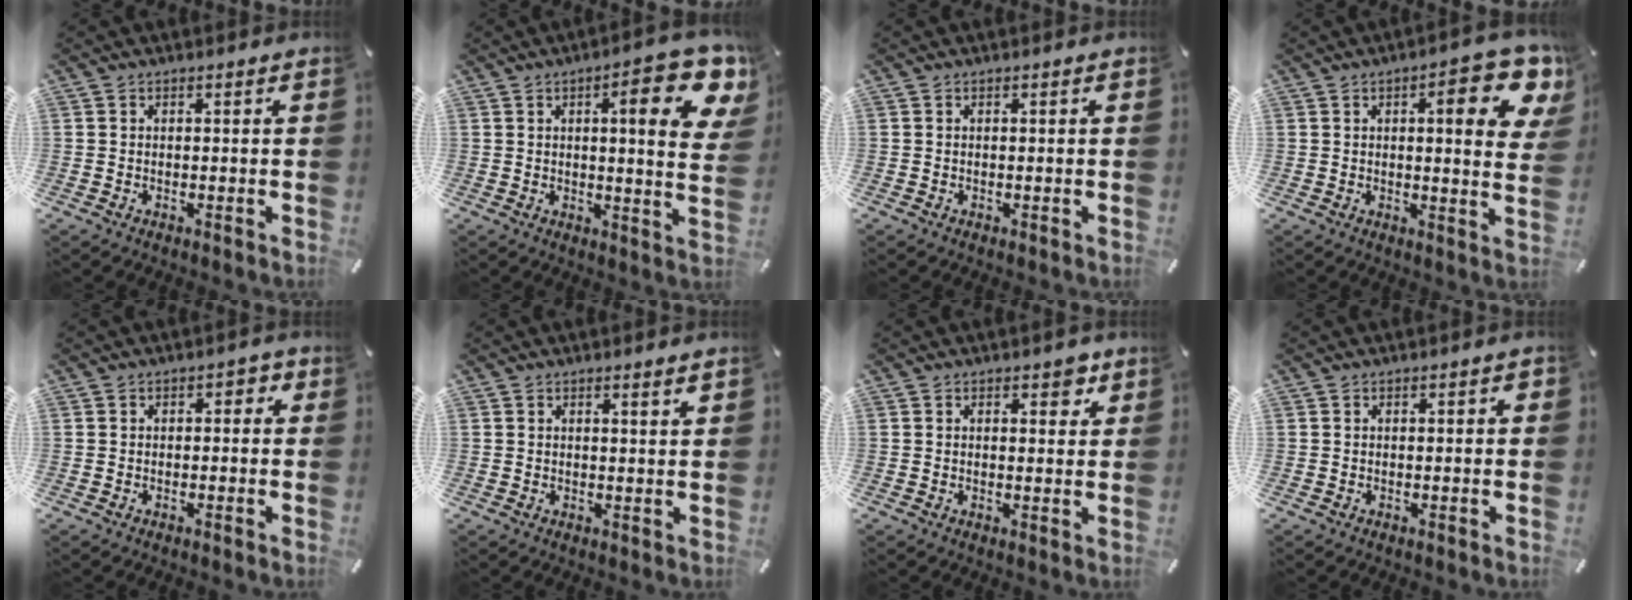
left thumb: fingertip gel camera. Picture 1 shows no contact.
{"total": 15.0, "force": [6.6, 3.9, 12.9], "torque": [-0.165, -0.037, 0.095]}
{"total": 0.0}
{"total": 12.5, "force": [5.4, 3.6, 10.7], "torque": [-0.131, -0.030, 0.080]}
{"total": 1.5, "force": [-0.6, 1.1, 0.8], "torque": [-0.015, 0.009, -0.015]}
{"total": 1.7, "force": [1.1, 0.0, 1.3], "torque": [-0.026, -0.001, 0.019]}
{"total": 3.7, "force": [2.0, 2.1, 2.3], "torque": [-0.012, -0.008, 0.026]}
{"total": 0.7, "force": [0.0, 0.3, 0.7], "torque": [-0.013, 0.002, -0.002]}